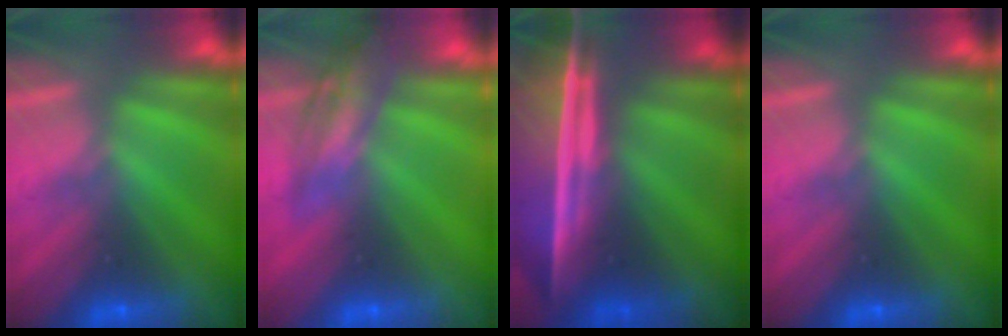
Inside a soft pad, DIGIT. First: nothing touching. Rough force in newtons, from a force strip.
{"total": 2.3}
{"total": 11.6}
{"total": 0.0}